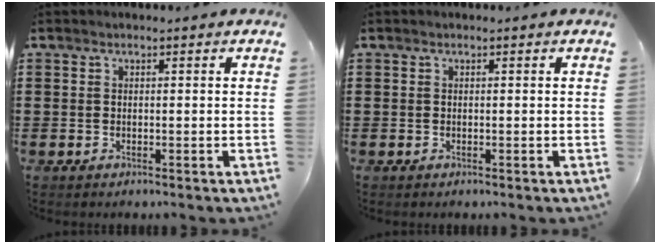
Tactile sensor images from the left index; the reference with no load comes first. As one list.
[{"total": 0.0}]